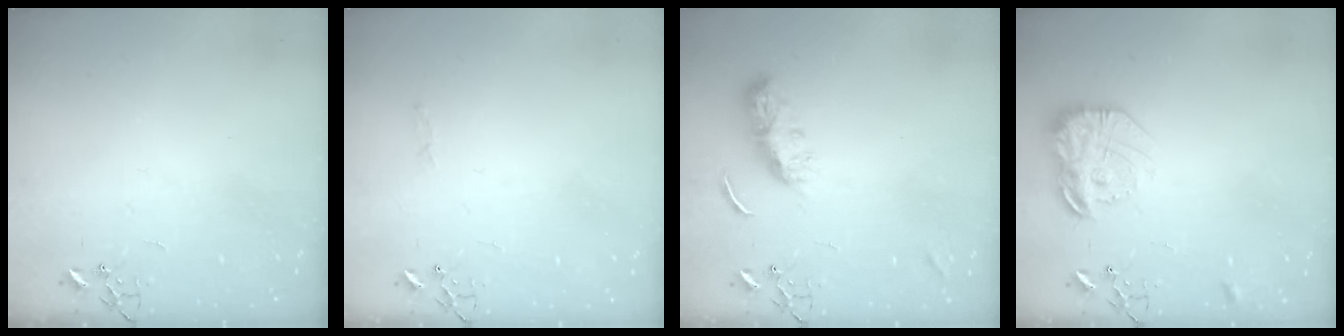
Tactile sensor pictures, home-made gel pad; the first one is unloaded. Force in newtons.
{"total": 2.8, "press": 2.8, "slide": 0.4}
{"total": 7.4, "press": 7.4, "slide": 0.5}
{"total": 18.3, "press": 18.2, "slide": 1.3}